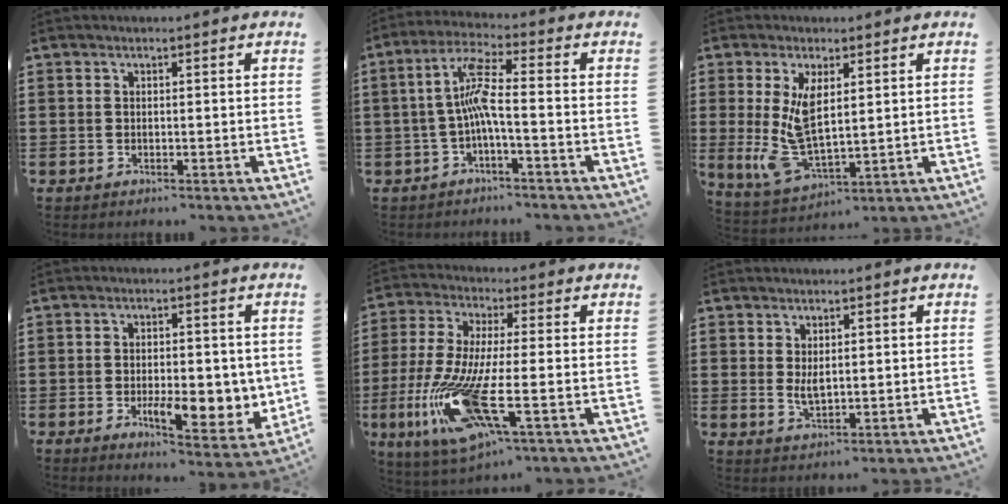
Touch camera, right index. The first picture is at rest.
{"total": 6.7, "force": [-1.3, 0.7, 6.5], "torque": [-0.134, -0.001, -0.031]}
{"total": 8.8, "force": [1.4, 3.8, 7.8], "torque": [-0.174, -0.013, 0.028]}
{"total": 7.8, "force": [-1.4, 3.5, 6.8], "torque": [-0.095, -0.007, -0.022]}
{"total": 13.8, "force": [-5.4, 2.8, 12.4], "torque": [-0.268, -0.028, -0.100]}
{"total": 2.7, "force": [0.9, 1.2, 2.3], "torque": [-0.045, 0.002, 0.016]}